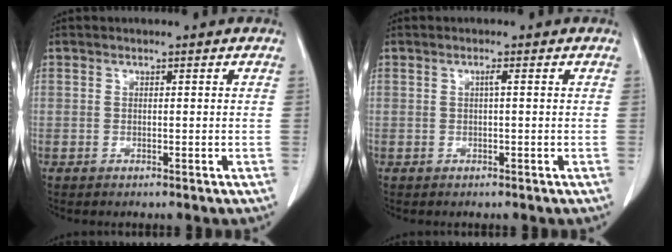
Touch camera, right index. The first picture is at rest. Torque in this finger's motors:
{"motor_torque": [0.19, 0.03, 0.03, 0.01]}